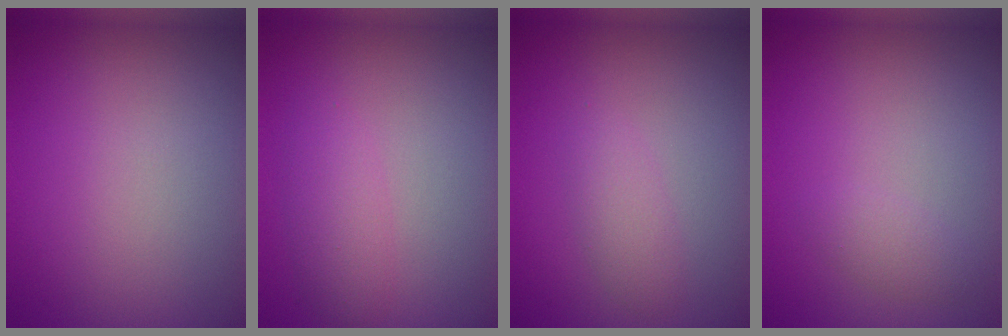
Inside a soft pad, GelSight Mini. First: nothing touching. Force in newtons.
{"total": 2.1, "press": 2.1, "slide": 0.1}
{"total": 1.7, "press": 1.7, "slide": 0.0}
{"total": 2.3, "press": 2.3, "slide": 0.2}